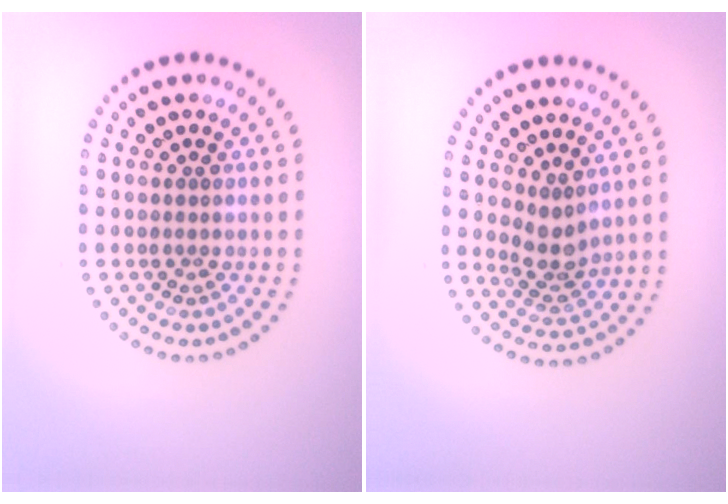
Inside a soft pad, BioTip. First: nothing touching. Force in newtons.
{"total": 2.5, "press": 1.9, "slide": 1.7}